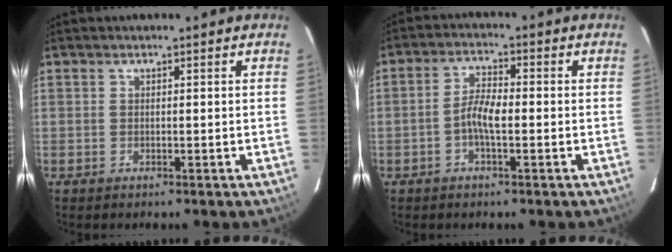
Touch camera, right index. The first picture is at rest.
{"total": 4.4, "force": [-1.3, 1.2, 4.0], "torque": [-0.084, 0.010, -0.027]}